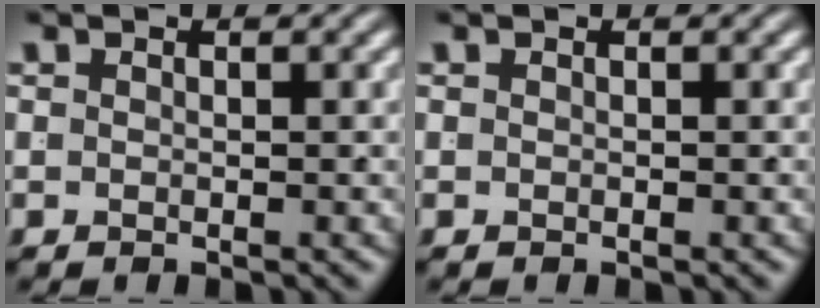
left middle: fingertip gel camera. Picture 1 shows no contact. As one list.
[{"total": 0.0}]